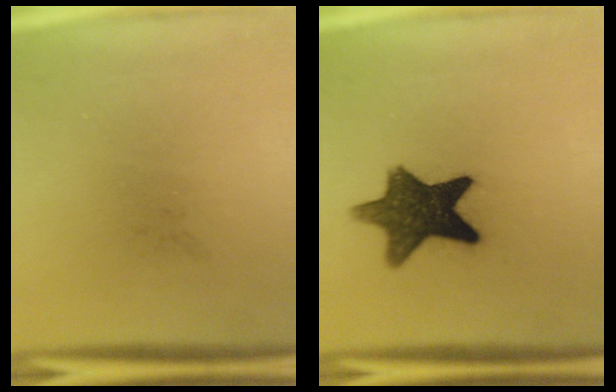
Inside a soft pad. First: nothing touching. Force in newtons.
{"total": 11.4}